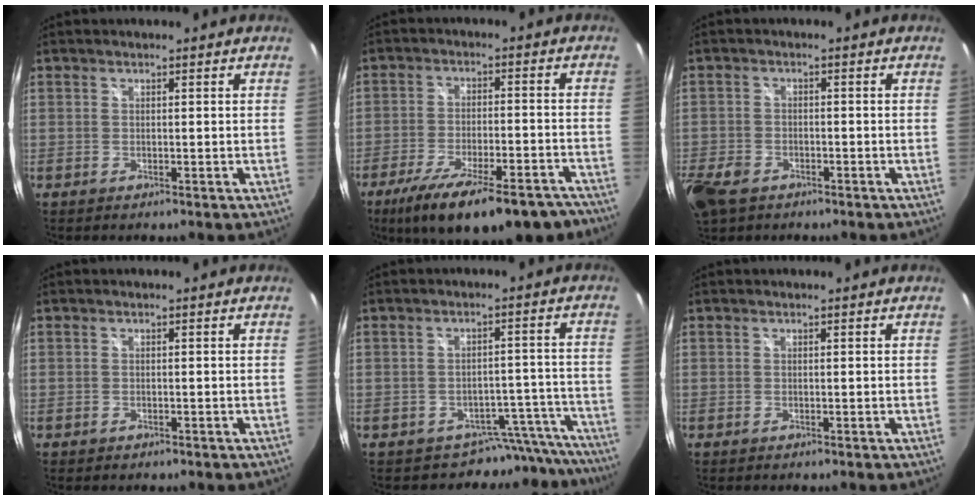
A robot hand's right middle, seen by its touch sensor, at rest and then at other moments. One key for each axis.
{"total": 20.7, "fx": -15.8, "fy": 6.4, "fz": 11.8, "tx": -0.206, "ty": -0.036, "tz": -0.228}
{"total": 9.2, "fx": -5.7, "fy": 5.6, "fz": 4.5, "tx": -0.138, "ty": -0.022, "tz": -0.109}
{"total": 0.6, "fx": -0.4, "fy": 0.5, "fz": 0.1, "tx": -0.004, "ty": -0.003, "tz": -0.006}
{"total": 10.1, "fx": -9.2, "fy": 4.0, "fz": 0.4, "tx": 0.018, "ty": 0.049, "tz": -0.107}
{"total": 0.0}